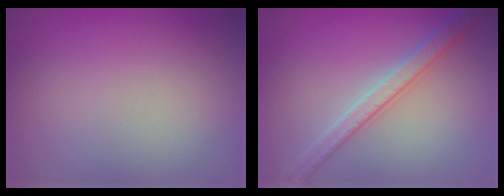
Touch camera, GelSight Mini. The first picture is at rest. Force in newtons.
{"total": 3.3, "press": 3.3, "slide": 0.1}